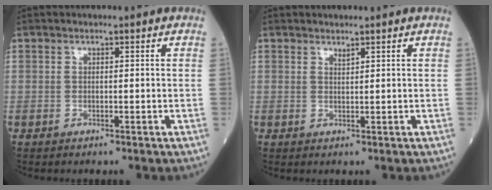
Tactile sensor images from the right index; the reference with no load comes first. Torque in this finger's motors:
{"motor_torque": [-0.09, 0.06, 0.06, 0.01]}